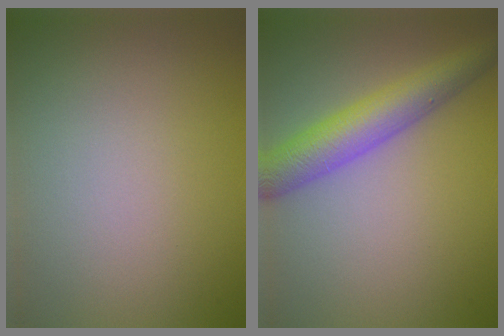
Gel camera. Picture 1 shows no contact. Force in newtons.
{"total": 5.4, "press": 5.4, "slide": 0.2}